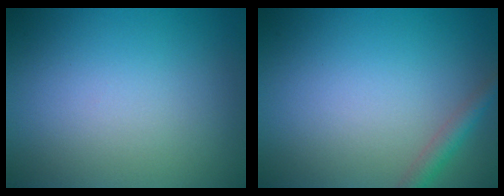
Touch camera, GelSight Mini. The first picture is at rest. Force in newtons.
{"total": 1.9, "press": 1.9, "slide": 0.0}